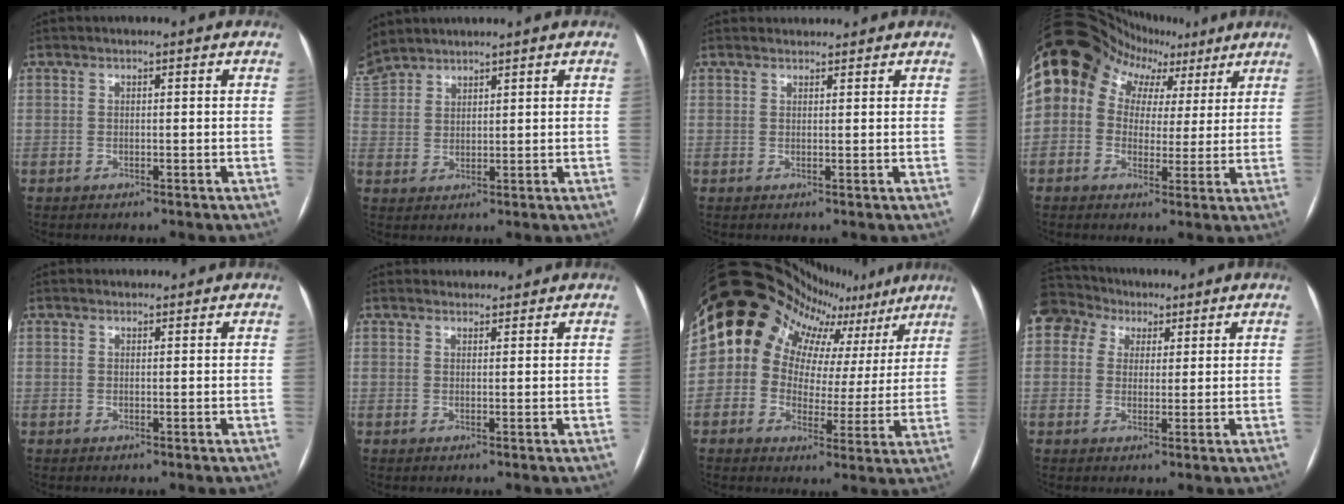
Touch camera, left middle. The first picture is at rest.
{"total": 8.2, "force": [7.4, 3.0, 1.9], "torque": [-0.065, 0.017, 0.159]}
{"total": 2.0, "force": [2.0, 0.5, 0.0], "torque": [-0.002, 0.022, 0.033]}
{"total": 14.3, "force": [5.4, 11.3, 7.0], "torque": [-0.119, 0.074, 0.083]}
{"total": 1.4, "force": [1.4, 0.4, 0.0], "torque": [-0.004, 0.018, 0.023]}
{"total": 3.0, "force": [2.9, 0.9, 0.0], "torque": [0.001, 0.023, 0.042]}
{"total": 21.0, "force": [12.5, 14.4, 8.9], "torque": [-0.147, 0.084, 0.146]}
{"total": 9.4, "force": [5.3, 7.2, 3.0], "torque": [-0.079, 0.052, 0.098]}